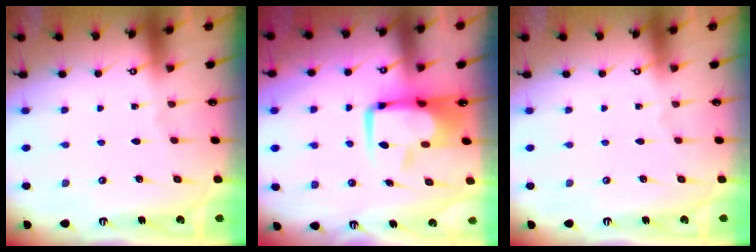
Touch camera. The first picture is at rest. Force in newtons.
{"total": 8.5, "press": 8.4, "slide": 1.3}
{"total": 0.0}